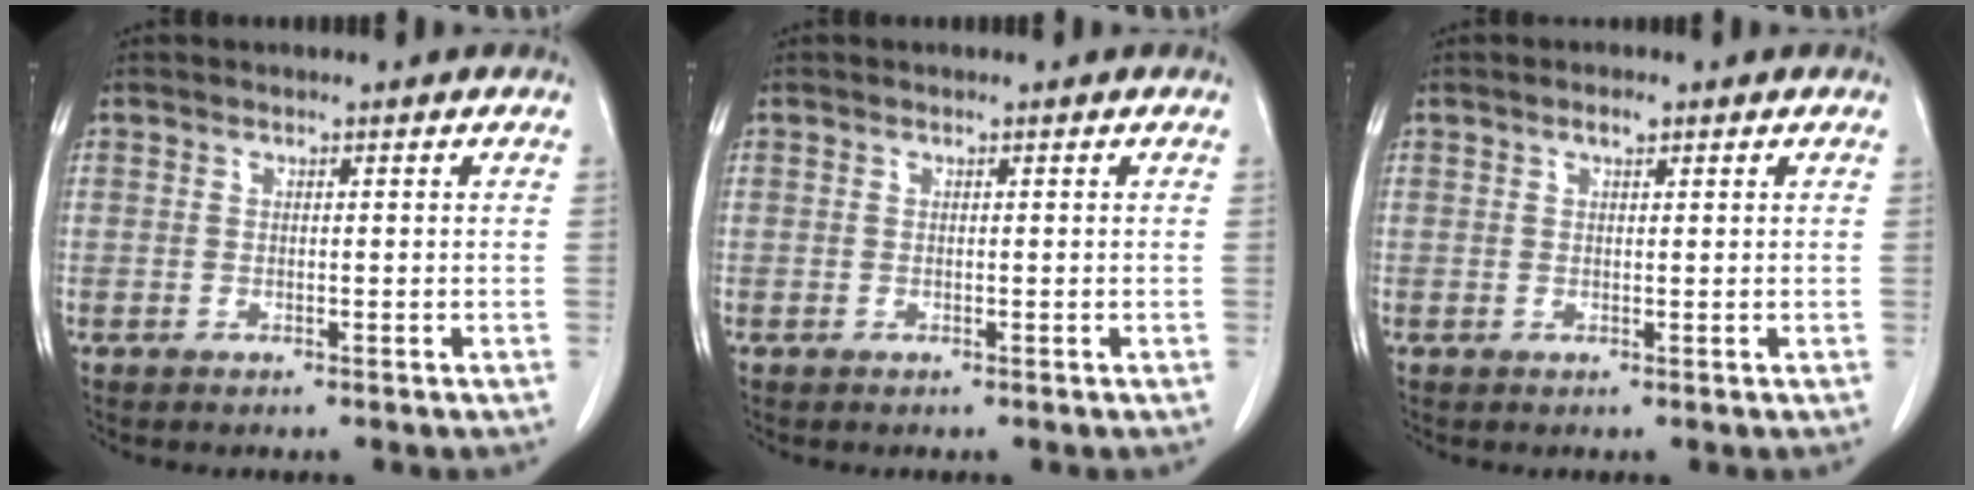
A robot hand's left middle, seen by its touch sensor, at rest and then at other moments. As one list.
[{"total": 0.0}, {"total": 1.3, "force": [0.8, 0.4, 1.0], "torque": [-0.019, 0.002, 0.014]}]